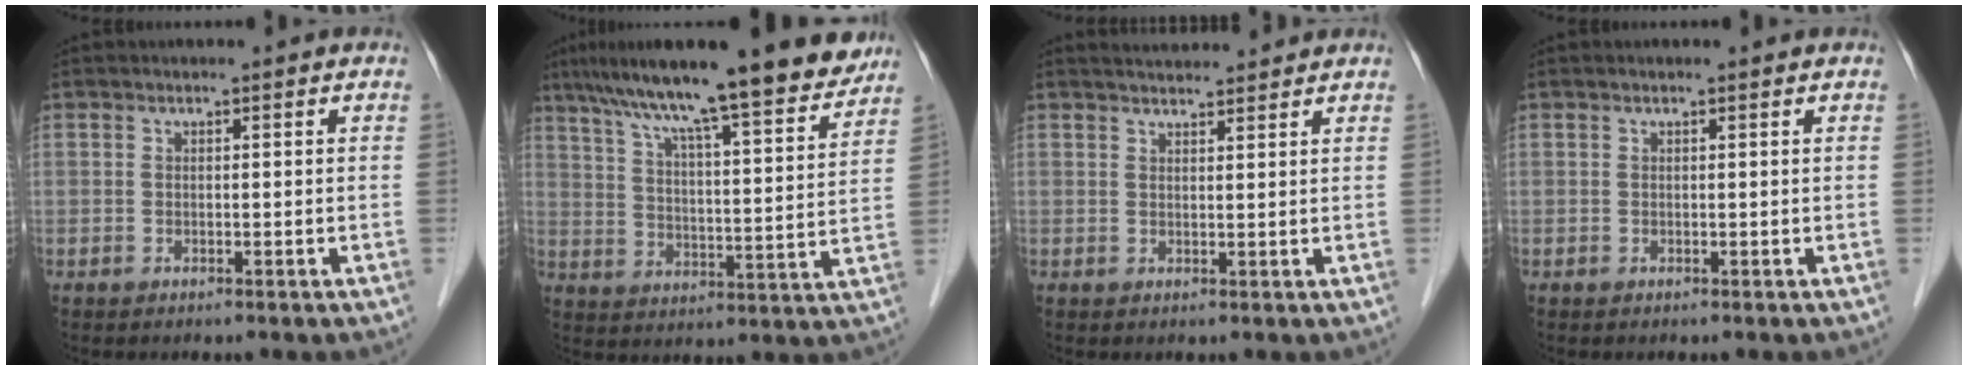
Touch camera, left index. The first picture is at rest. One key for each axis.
{"total": 20.0, "fx": 16.2, "fy": 1.7, "fz": 11.5, "tx": -0.183, "ty": 0.014, "tz": 0.238}
{"total": 5.0, "fx": 4.8, "fy": 0.5, "fz": 1.1, "tx": -0.020, "ty": 0.026, "tz": 0.069}
{"total": 0.6, "fx": 0.5, "fy": 0.0, "fz": 0.3, "tx": -0.009, "ty": 0.006, "tz": 0.008}